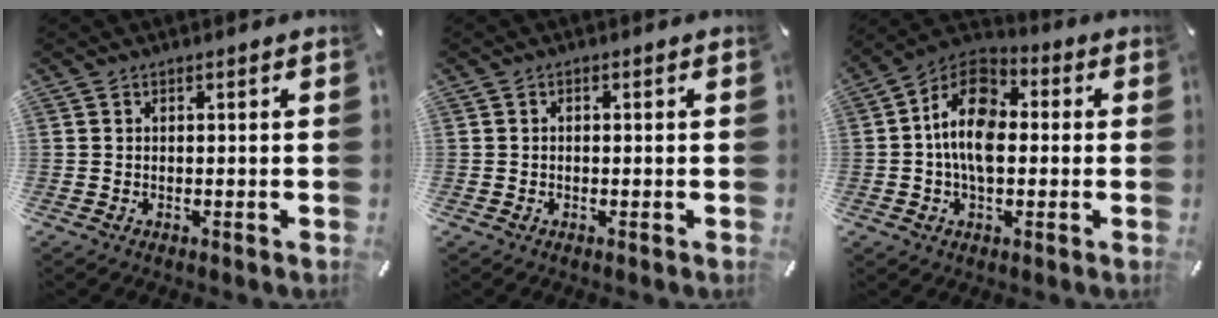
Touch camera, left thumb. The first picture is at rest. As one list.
[{"total": 0.6, "force": [-0.3, 0.4, 0.3], "torque": [-0.006, 0.000, -0.006]}, {"total": 12.8, "force": [-0.3, 8.2, 9.8], "torque": [-0.192, 0.007, -0.008]}]